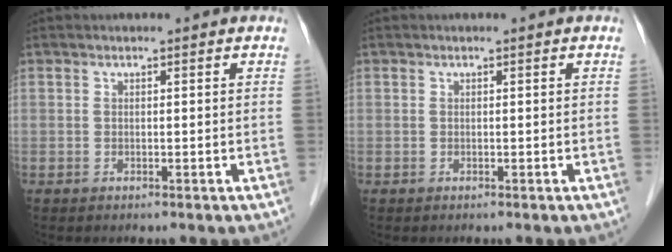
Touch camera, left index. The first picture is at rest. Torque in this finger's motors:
{"motor_torque": [0.00, 0.00, 0.00, 0.00]}